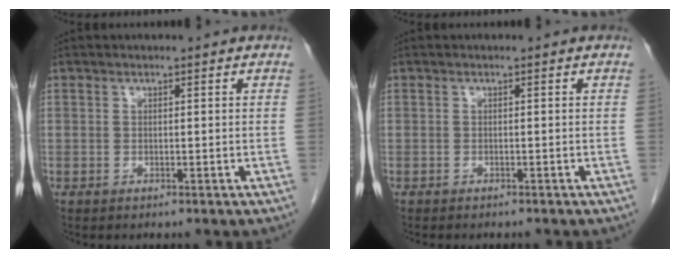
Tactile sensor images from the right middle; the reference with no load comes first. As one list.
[{"total": 3.2, "force": [-2.8, 0.8, 1.3], "torque": [-0.020, -0.007, -0.032]}]